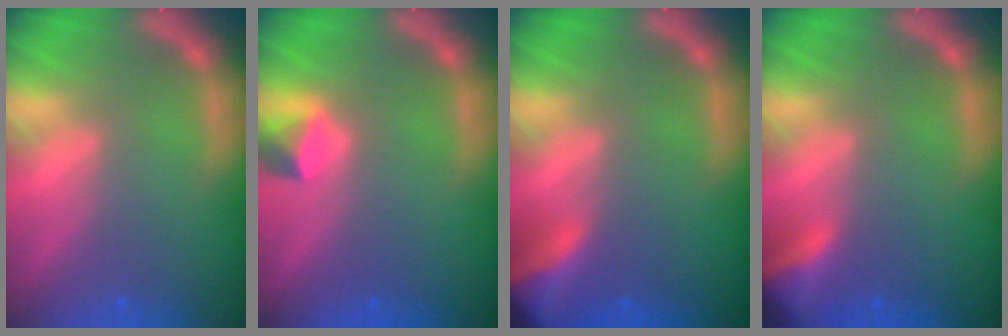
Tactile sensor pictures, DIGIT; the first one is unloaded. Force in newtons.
{"total": 1.9}
{"total": 6.9}
{"total": 4.9}